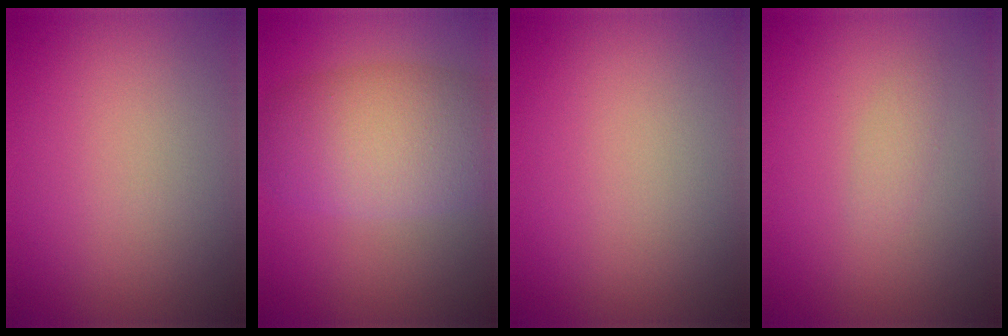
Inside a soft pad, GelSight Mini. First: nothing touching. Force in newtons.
{"total": 7.5, "press": 7.5, "slide": 0.3}
{"total": 0.0}
{"total": 1.0, "press": 1.0, "slide": 0.1}